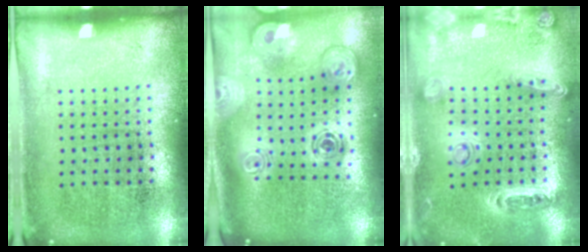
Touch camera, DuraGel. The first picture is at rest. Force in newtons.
{"total": 2.0, "press": 1.7, "slide": 1.1}
{"total": 1.3, "press": 1.3, "slide": 0.2}